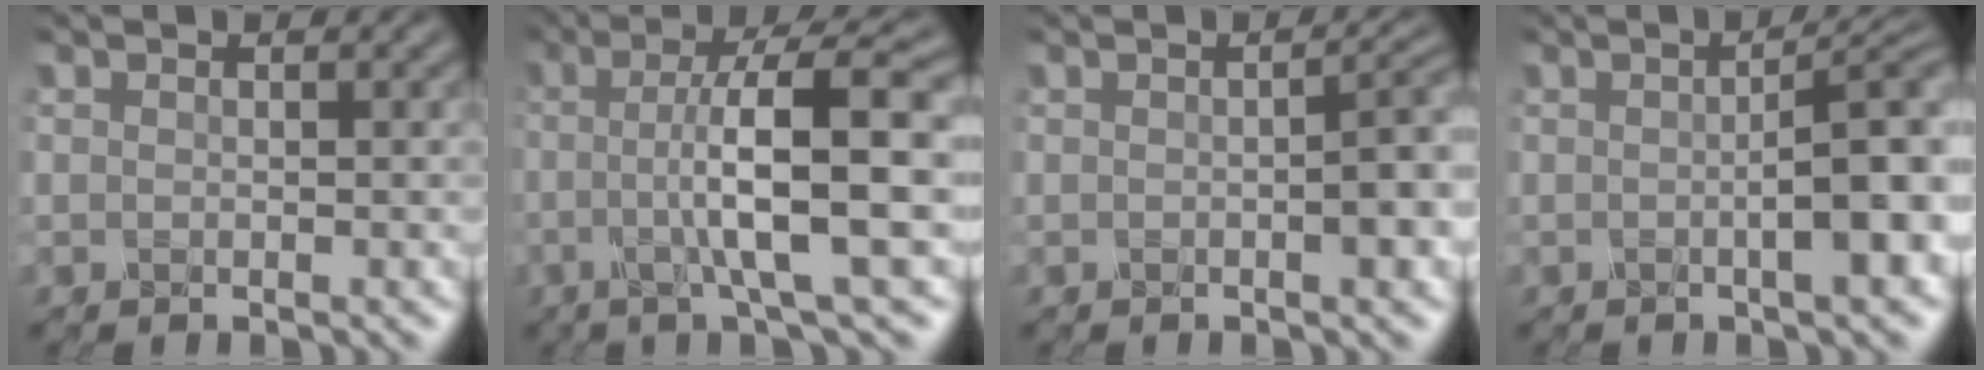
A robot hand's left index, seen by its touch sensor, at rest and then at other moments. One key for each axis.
{"total": 9.9, "fx": -0.3, "fy": 1.9, "fz": 9.7, "tx": -0.121, "ty": 0.006, "tz": -0.014}
{"total": 4.7, "fx": -0.3, "fy": 1.8, "fz": 4.3, "tx": -0.034, "ty": 0.014, "tz": -0.010}
{"total": 7.1, "fx": -0.2, "fy": 1.9, "fz": 6.8, "tx": -0.069, "ty": 0.014, "tz": -0.006}